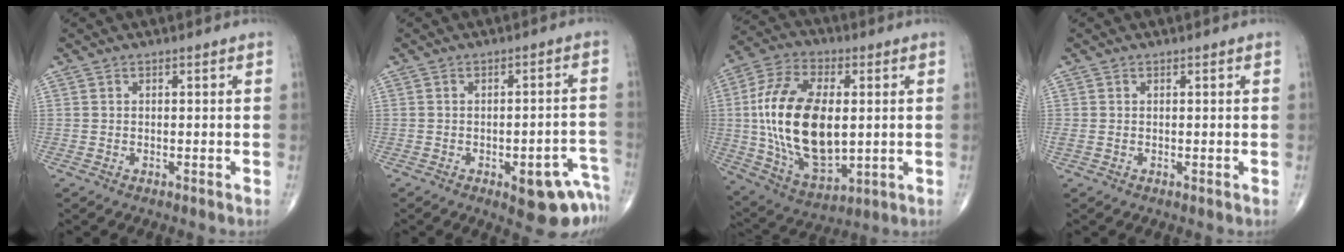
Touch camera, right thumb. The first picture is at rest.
{"total": 11.4, "force": [-5.8, 4.2, 8.8], "torque": [-0.073, 0.033, -0.065]}
{"total": 22.3, "force": [1.0, 12.1, 18.7], "torque": [-0.356, -0.008, 0.027]}
{"total": 1.1, "force": [0.0, 0.8, 0.8], "torque": [-0.031, -0.001, 0.002]}